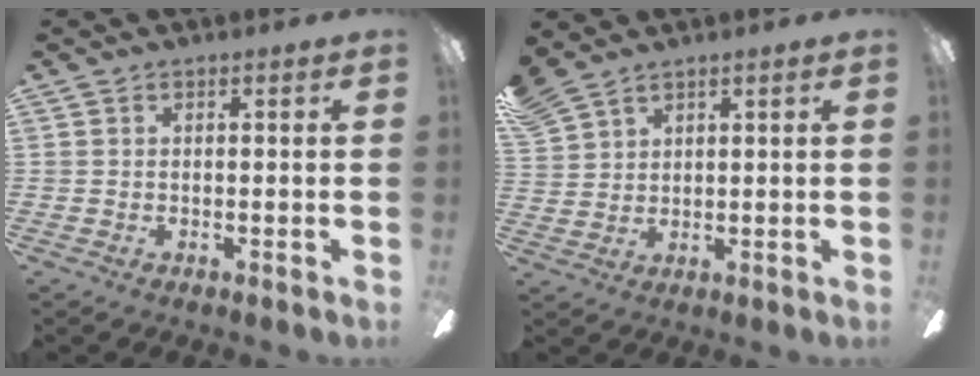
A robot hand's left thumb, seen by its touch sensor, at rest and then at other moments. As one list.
[{"total": 5.1, "force": [4.3, 2.2, 1.5], "torque": [-0.042, -0.016, 0.086]}]